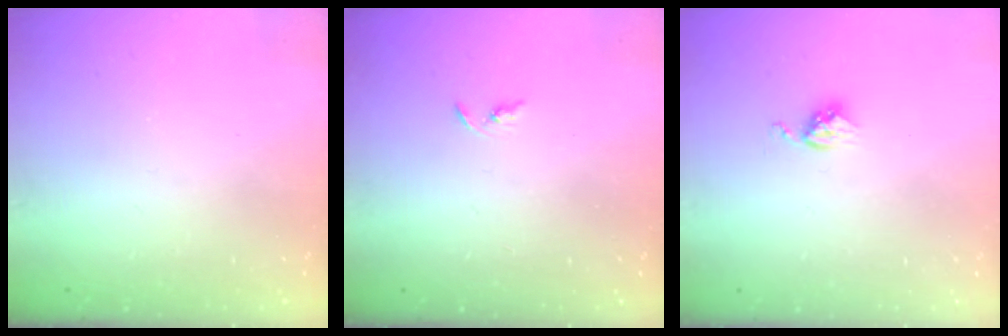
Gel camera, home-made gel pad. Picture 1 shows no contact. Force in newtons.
{"total": 2.4, "press": 2.3, "slide": 0.2}
{"total": 3.6, "press": 3.6, "slide": 0.4}